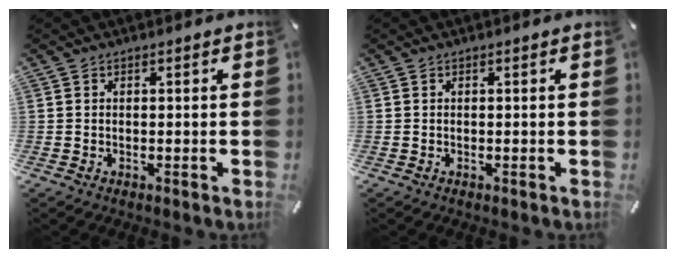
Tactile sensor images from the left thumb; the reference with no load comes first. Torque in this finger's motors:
{"motor_torque": [-0.02, -0.02, -0.05, 0.07, 0.00]}